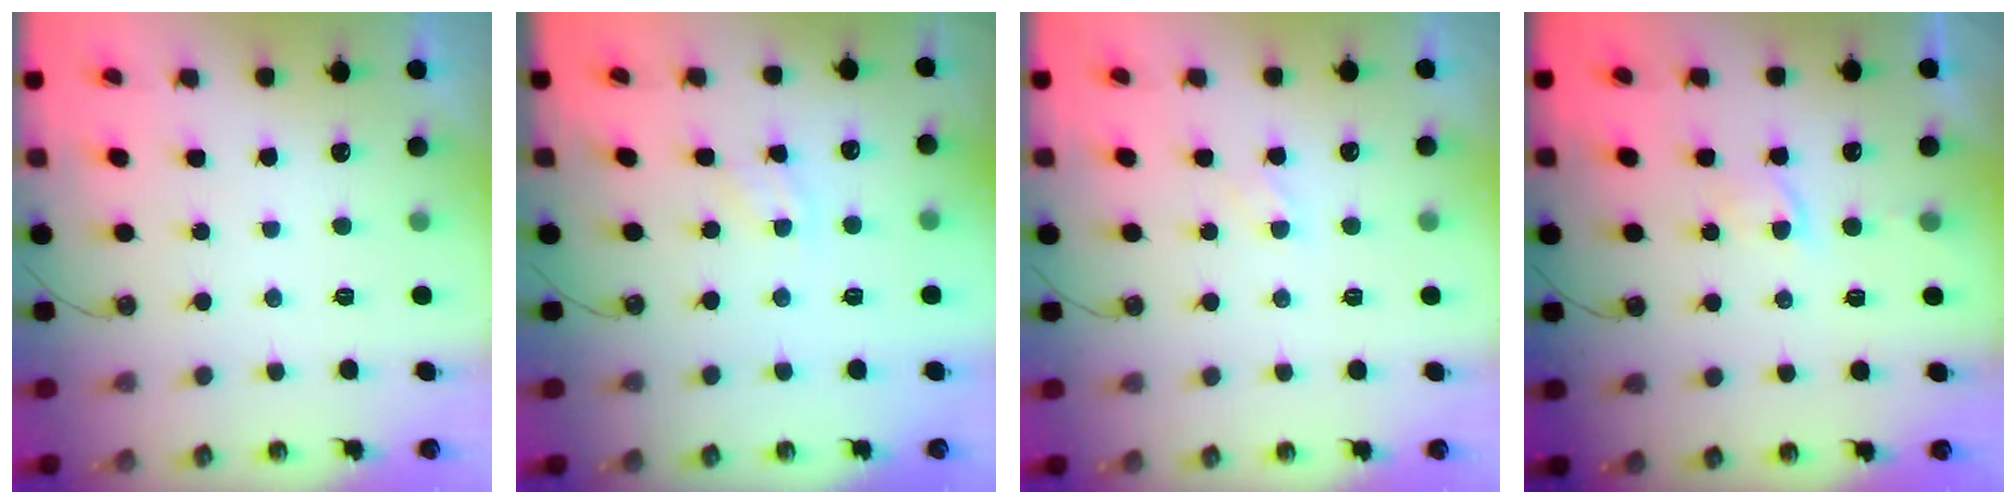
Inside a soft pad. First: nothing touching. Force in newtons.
{"total": 3.6, "press": 3.6, "slide": 0.4}
{"total": 2.2, "press": 2.2, "slide": 0.3}
{"total": 2.0, "press": 2.0, "slide": 0.4}